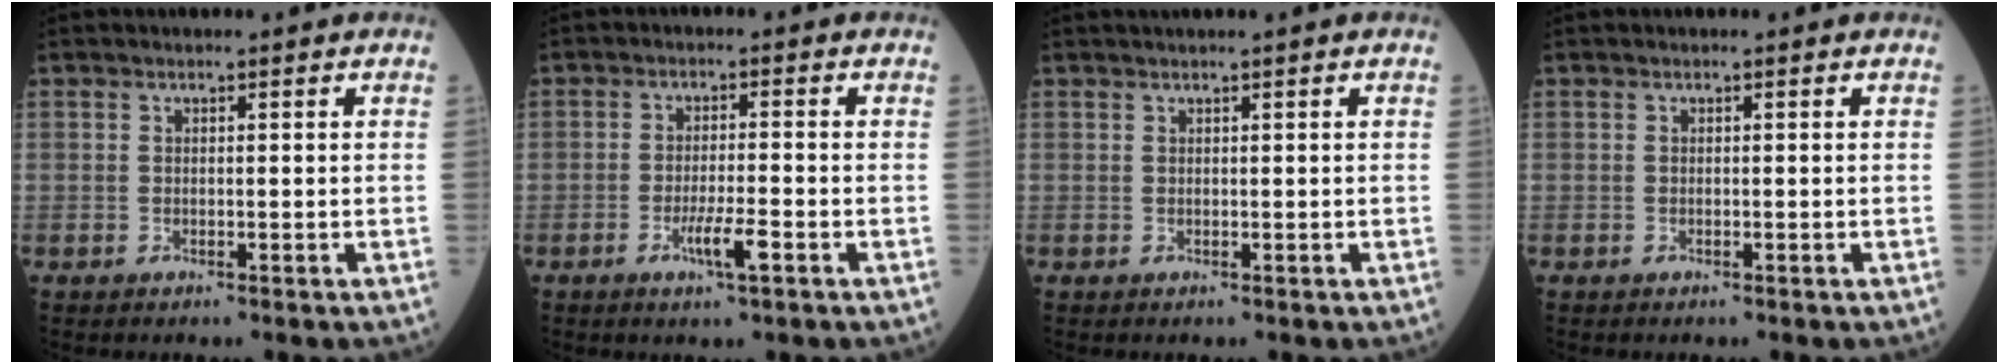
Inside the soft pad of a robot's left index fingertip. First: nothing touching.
{"total": 4.2, "force": [-2.0, 0.2, 3.7], "torque": [-0.072, -0.006, -0.035]}
{"total": 0.9, "force": [0.7, -0.3, 0.6], "torque": [-0.015, 0.006, 0.021]}
{"total": 0.0}